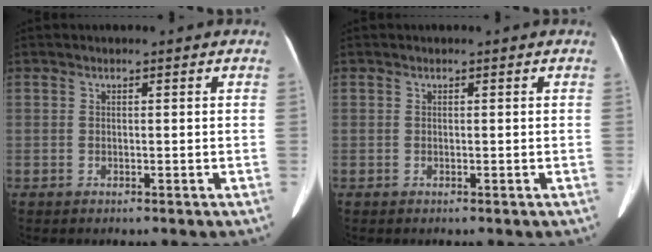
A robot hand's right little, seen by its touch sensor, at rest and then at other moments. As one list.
[{"total": 0.0}]